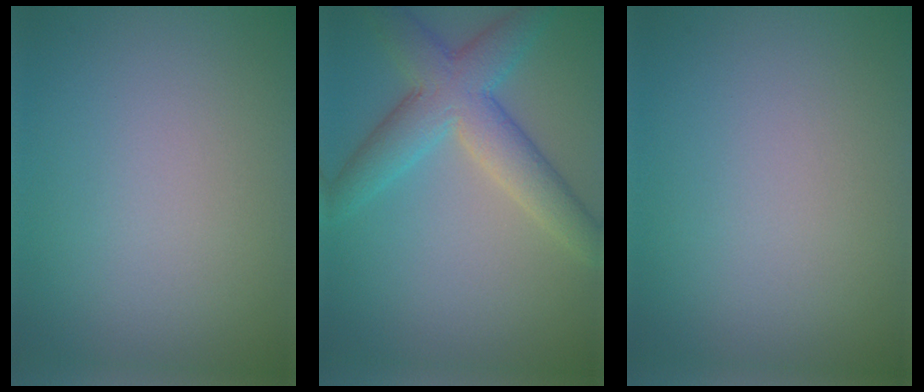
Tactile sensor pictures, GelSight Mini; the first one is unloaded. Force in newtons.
{"total": 6.0, "press": 6.0, "slide": 0.3}
{"total": 0.0}